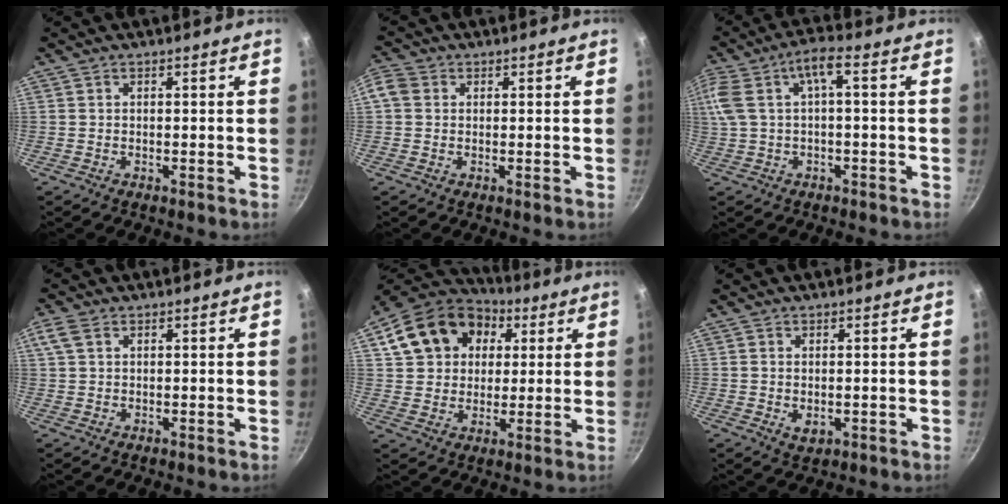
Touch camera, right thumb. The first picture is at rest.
{"total": 3.6, "force": [0.5, 3.1, 1.8], "torque": [-0.032, 0.006, -0.003]}
{"total": 9.5, "force": [0.5, 3.7, 8.8], "torque": [-0.189, 0.020, 0.013]}
{"total": 3.4, "force": [1.4, 2.2, 2.2], "torque": [-0.046, 0.009, 0.028]}
{"total": 18.7, "force": [5.9, 14.7, 9.9], "torque": [-0.161, 0.028, 0.093]}
{"total": 2.6, "force": [-0.2, 1.7, 2.0], "torque": [-0.032, -0.007, -0.001]}